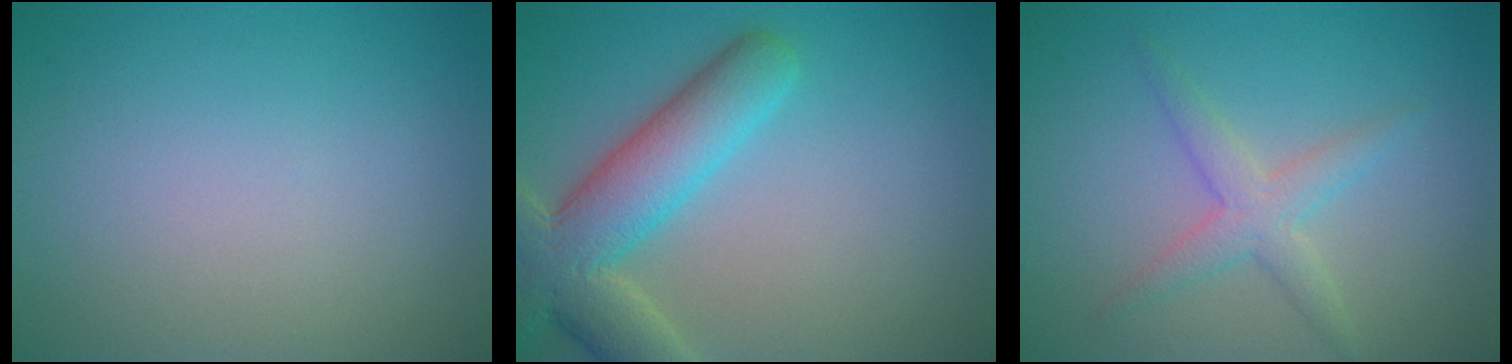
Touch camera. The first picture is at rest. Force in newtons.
{"total": 7.5, "press": 7.4, "slide": 0.6}
{"total": 2.6, "press": 2.6, "slide": 0.2}